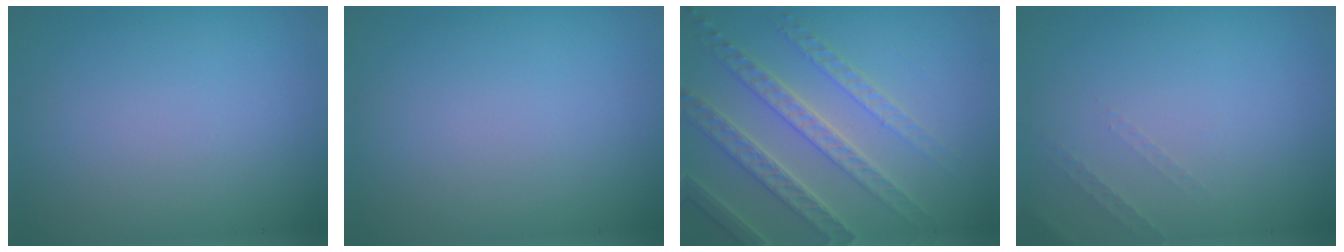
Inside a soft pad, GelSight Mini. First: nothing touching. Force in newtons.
{"total": 0.0}
{"total": 4.4, "press": 4.2, "slide": 1.5}
{"total": 0.9, "press": 0.9, "slide": 0.3}